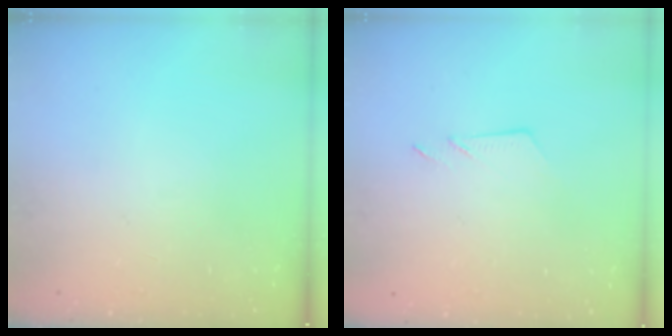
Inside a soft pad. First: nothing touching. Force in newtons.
{"total": 4.2, "press": 4.2, "slide": 0.5}